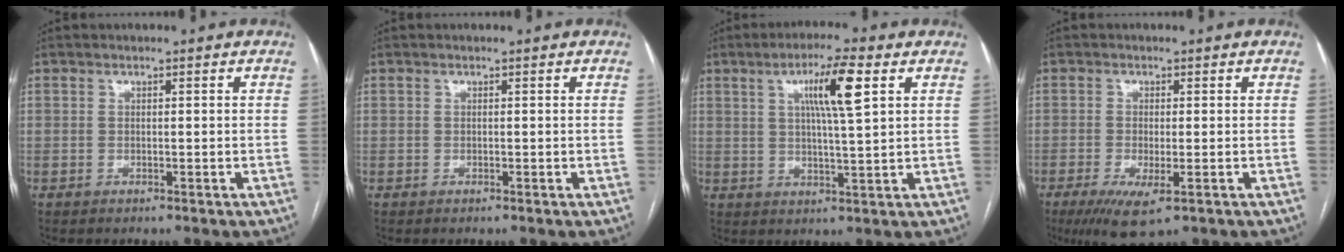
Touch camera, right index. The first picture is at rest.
{"total": 0.0}
{"total": 8.7, "force": [3.3, 0.3, 8.0], "torque": [-0.142, 0.006, 0.054]}
{"total": 6.1, "force": [-3.1, 1.7, 5.0], "torque": [-0.083, -0.016, -0.044]}